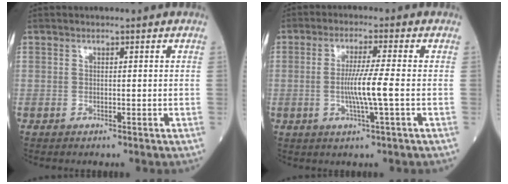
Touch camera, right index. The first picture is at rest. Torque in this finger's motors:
{"motor_torque": [1.12, -0.11, 0.62, 0.18]}